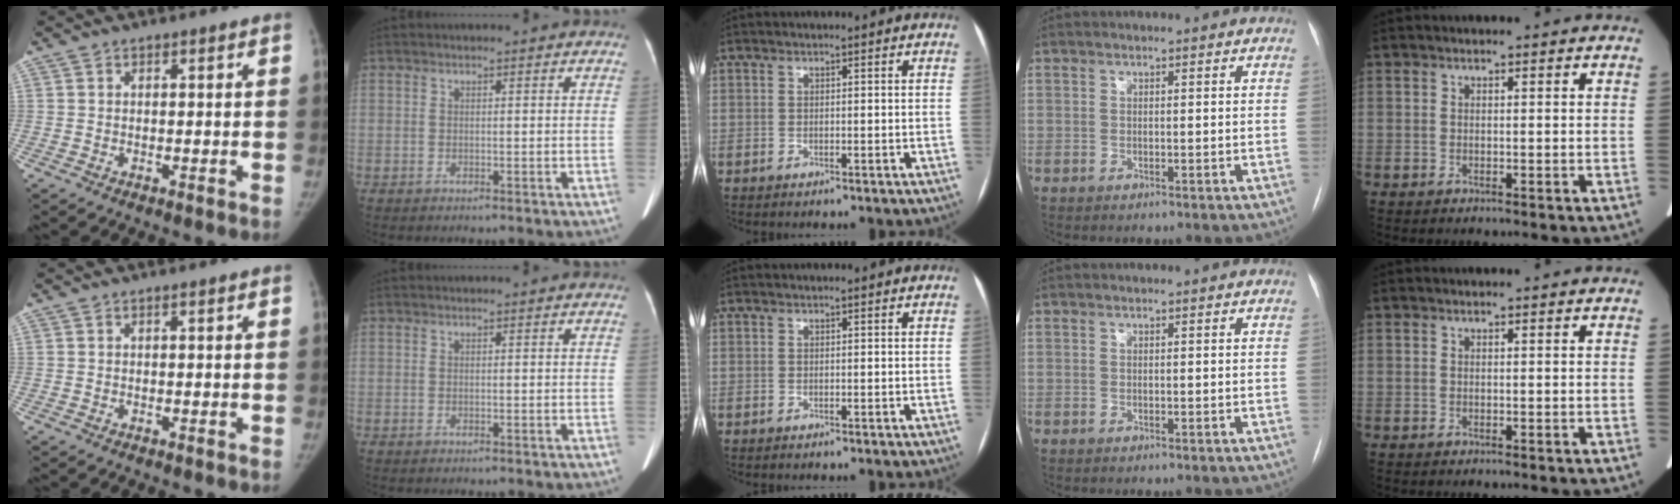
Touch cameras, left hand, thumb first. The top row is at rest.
{}